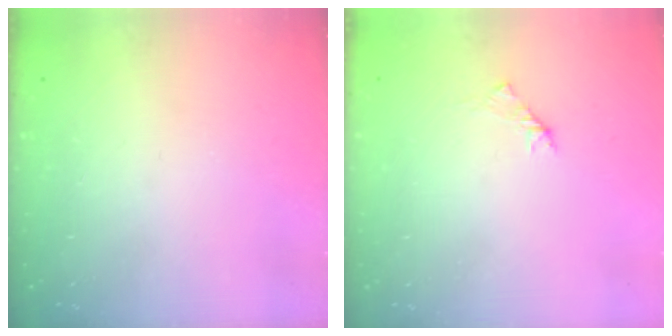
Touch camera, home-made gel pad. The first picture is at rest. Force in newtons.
{"total": 2.0, "press": 1.9, "slide": 0.6}